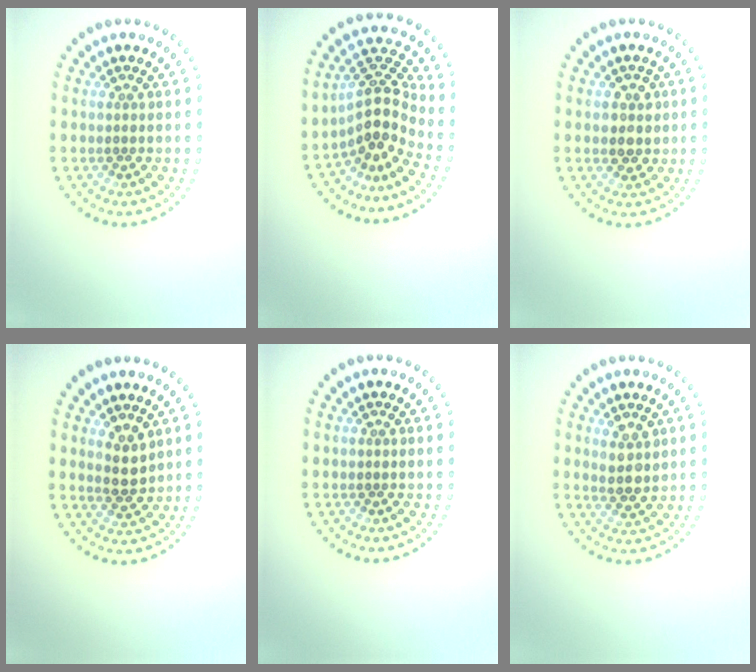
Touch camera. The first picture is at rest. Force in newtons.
{"total": 4.3, "press": 2.9, "slide": 3.1}
{"total": 2.2, "press": 2.0, "slide": 0.7}
{"total": 2.2, "press": 2.1, "slide": 0.8}
{"total": 0.0}
{"total": 2.3, "press": 2.1, "slide": 0.8}